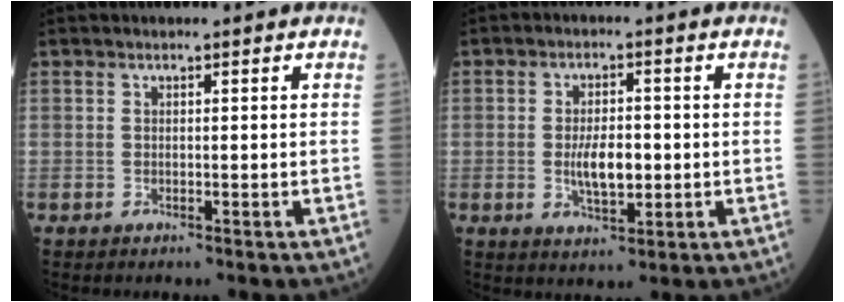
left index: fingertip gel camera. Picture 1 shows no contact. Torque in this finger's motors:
{"motor_torque": [1.09, 0.03, 0.53, 0.14]}